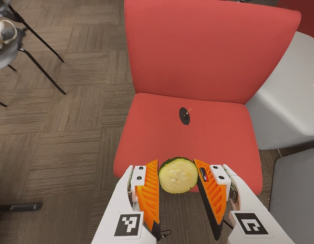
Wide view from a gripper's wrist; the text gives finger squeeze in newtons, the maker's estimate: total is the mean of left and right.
{"total": 8.9, "left": 8.9, "right": 8.9}